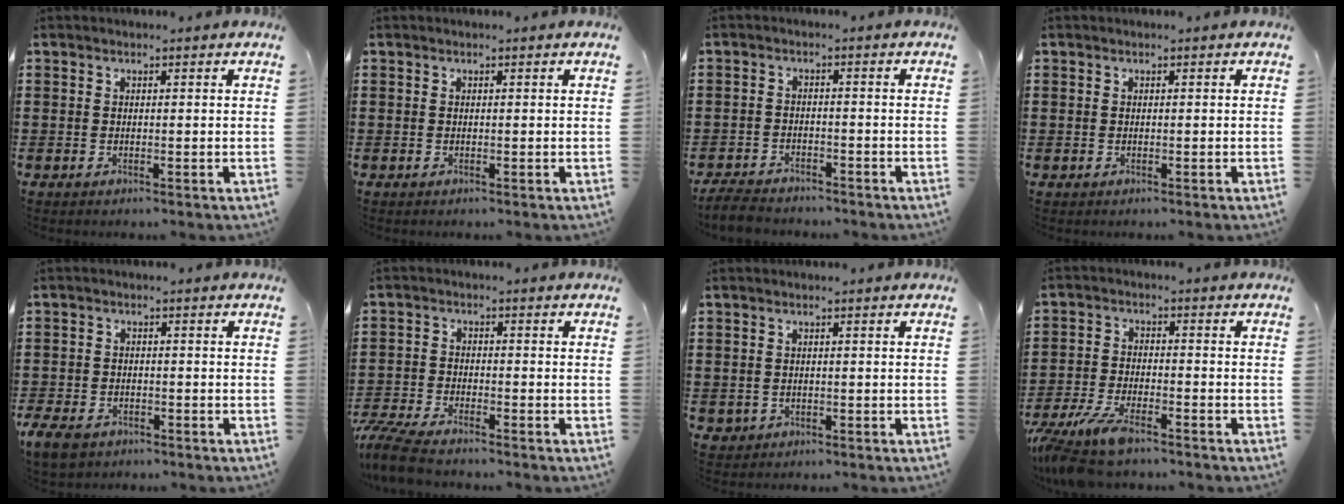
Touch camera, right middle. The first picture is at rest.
{"total": 0.0}
{"total": 3.7, "force": [-3.6, 0.6, 0.5], "torque": [-0.018, -0.001, -0.075]}
{"total": 0.0}
{"total": 3.0, "force": [-2.4, 1.4, 1.2], "torque": [-0.045, -0.005, -0.052]}
{"total": 5.7, "force": [-5.3, 0.5, 1.9], "torque": [-0.060, -0.007, -0.110]}
{"total": 0.6, "force": [-0.1, 0.6, 0.1], "torque": [-0.006, 0.005, -0.003]}
{"total": 6.7, "force": [-5.6, 1.3, 3.5], "torque": [-0.094, -0.011, -0.112]}